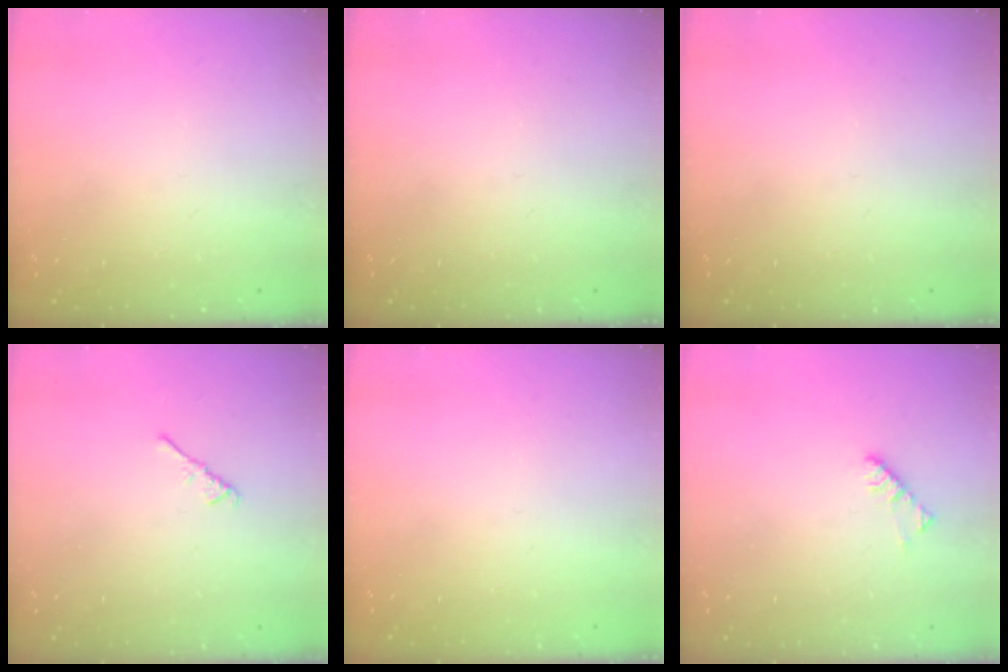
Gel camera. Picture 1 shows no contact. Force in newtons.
{"total": 0.0}
{"total": 0.0}
{"total": 2.6, "press": 2.6, "slide": 0.6}
{"total": 0.0}
{"total": 4.5, "press": 4.5, "slide": 0.5}